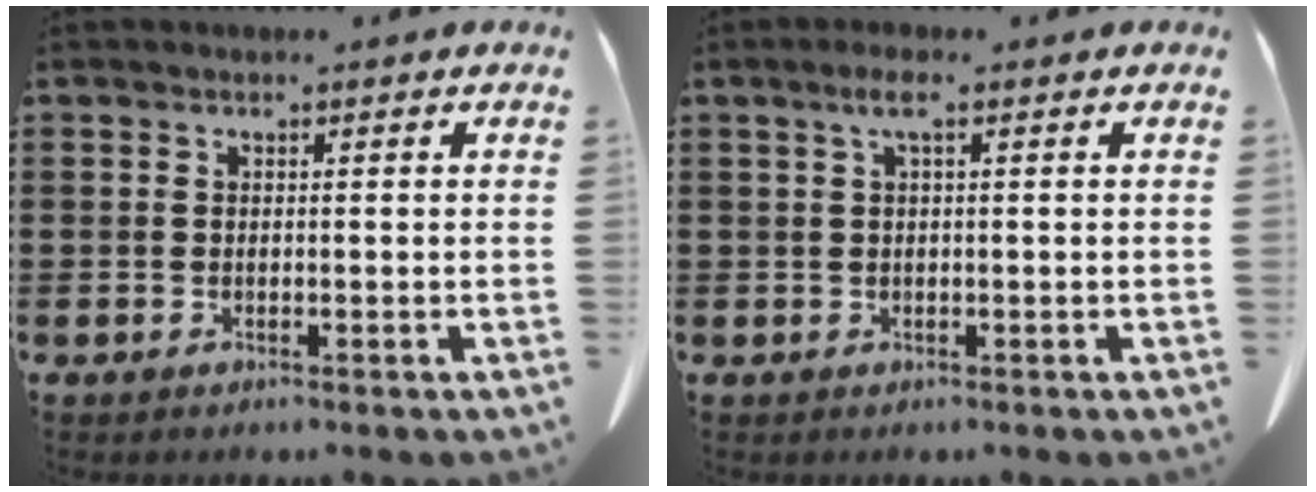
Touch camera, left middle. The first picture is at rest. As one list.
[{"total": 2.2, "force": [0.7, 0.3, 2.1], "torque": [-0.043, 0.003, 0.010]}]